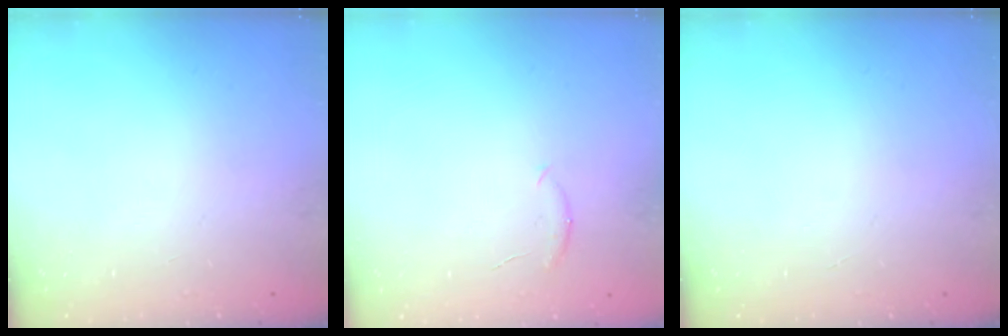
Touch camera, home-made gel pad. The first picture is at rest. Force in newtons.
{"total": 5.0, "press": 4.9, "slide": 1.0}
{"total": 0.0}